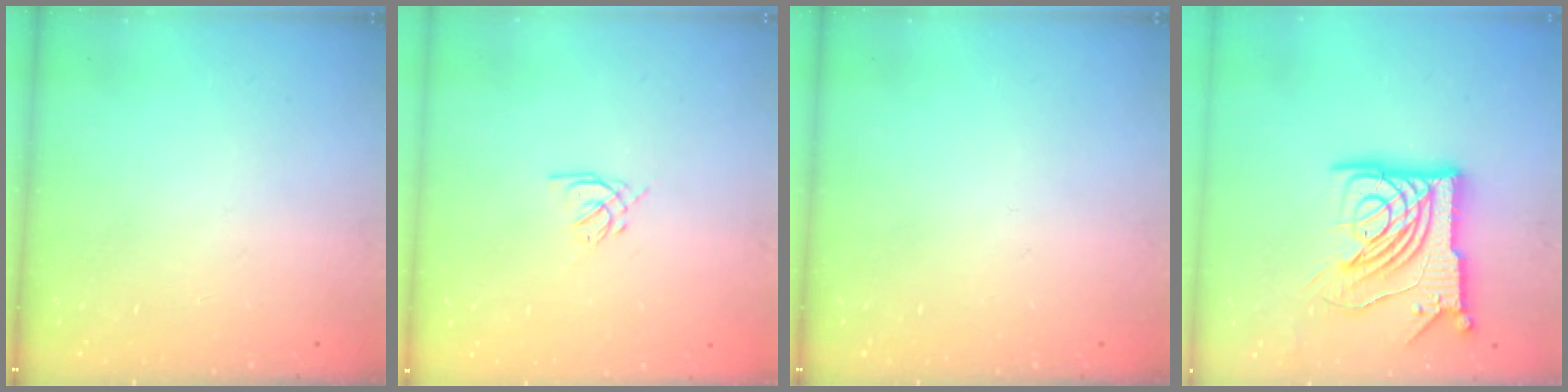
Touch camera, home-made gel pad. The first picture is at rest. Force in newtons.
{"total": 1.2, "press": 1.1, "slide": 0.5}
{"total": 0.0}
{"total": 20.4, "press": 20.2, "slide": 2.3}